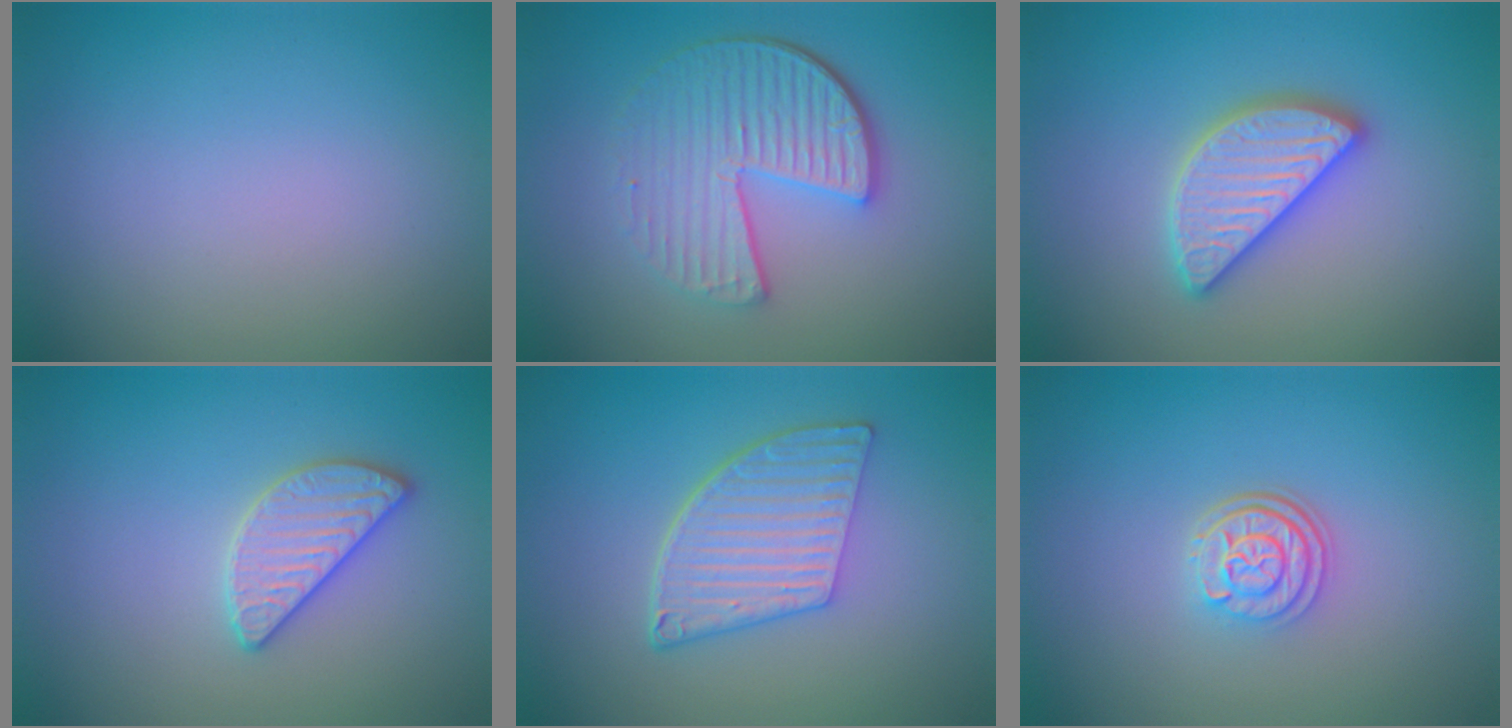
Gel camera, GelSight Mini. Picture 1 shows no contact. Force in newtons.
{"total": 5.6, "press": 4.2, "slide": 3.8}
{"total": 4.7, "press": 4.7, "slide": 0.5}
{"total": 2.8, "press": 2.8, "slide": 0.2}
{"total": 5.6, "press": 4.2, "slide": 3.7}
{"total": 3.0, "press": 2.4, "slide": 1.7}